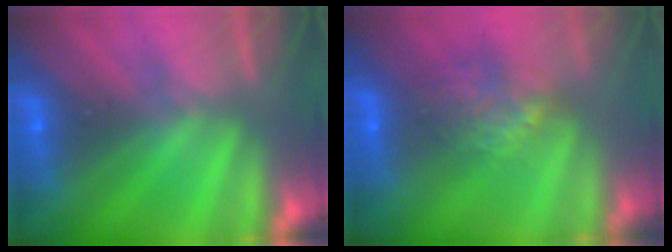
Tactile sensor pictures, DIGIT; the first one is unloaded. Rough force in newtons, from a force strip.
{"total": 8.3}